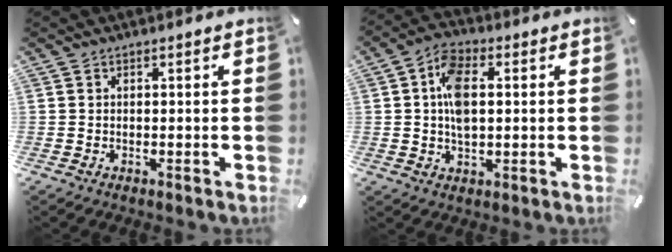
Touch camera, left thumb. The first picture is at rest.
{"total": 9.1, "force": [1.1, 5.6, 7.1], "torque": [-0.142, 0.003, 0.016]}